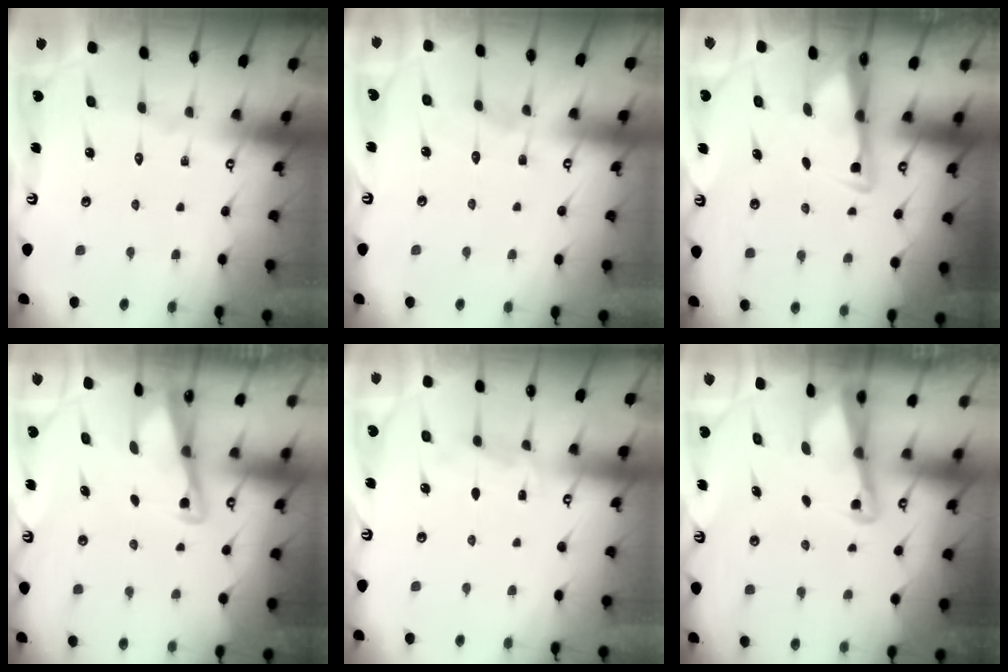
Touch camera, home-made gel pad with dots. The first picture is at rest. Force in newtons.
{"total": 3.6, "press": 3.6, "slide": 0.4}
{"total": 3.2, "press": 3.1, "slide": 0.8}
{"total": 3.0, "press": 2.9, "slide": 0.4}
{"total": 4.9, "press": 4.9, "slide": 0.3}
{"total": 2.7, "press": 2.6, "slide": 0.6}